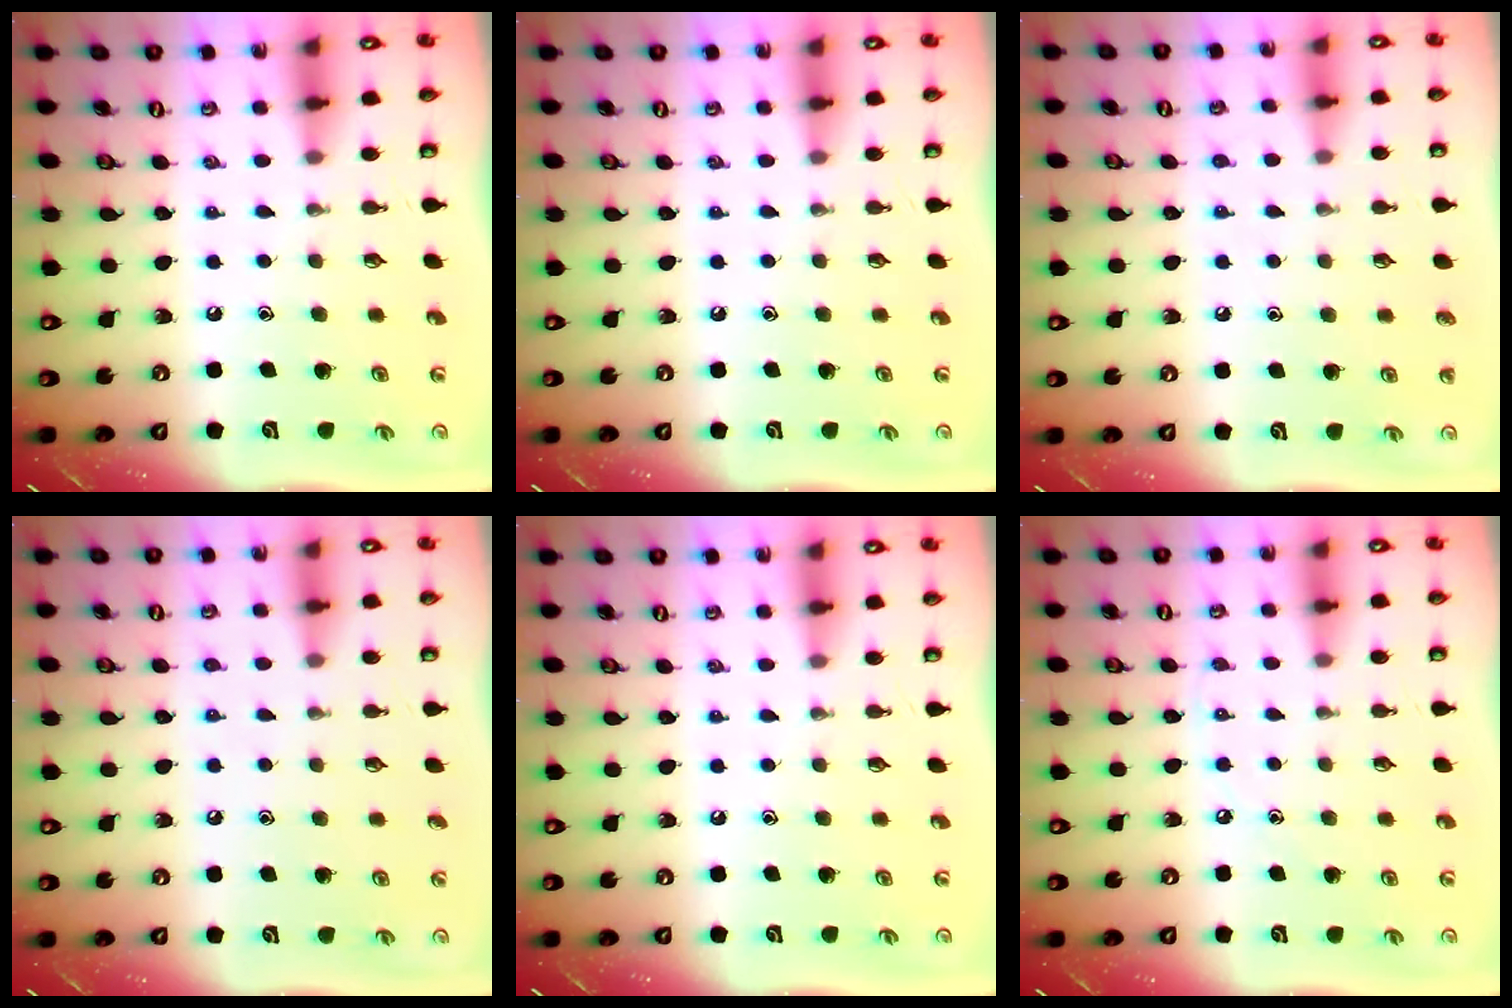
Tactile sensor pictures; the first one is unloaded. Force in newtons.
{"total": 0.0}
{"total": 3.5, "press": 3.5, "slide": 0.4}
{"total": 3.8, "press": 3.7, "slide": 0.9}
{"total": 0.0}
{"total": 3.2, "press": 3.2, "slide": 0.4}